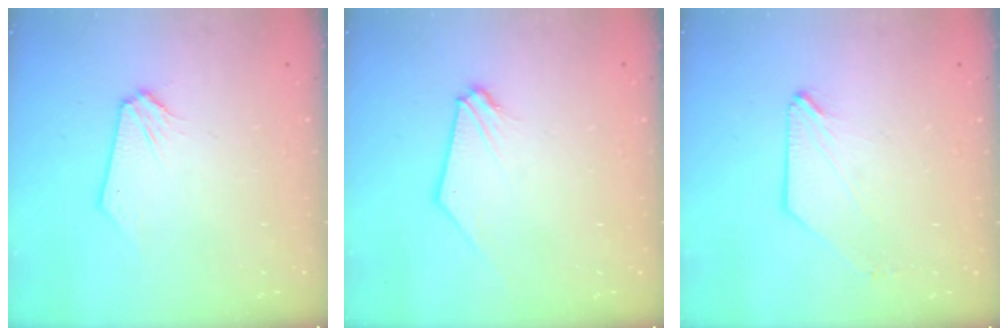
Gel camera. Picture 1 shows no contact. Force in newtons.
{"total": 0.7, "press": 0.7, "slide": 0.1}
{"total": 0.0}